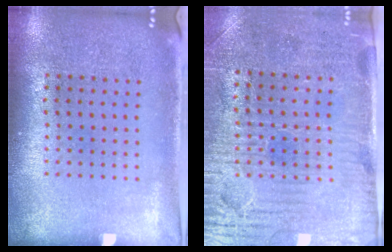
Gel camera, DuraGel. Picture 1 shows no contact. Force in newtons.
{"total": 3.6, "press": 3.2, "slide": 1.5}